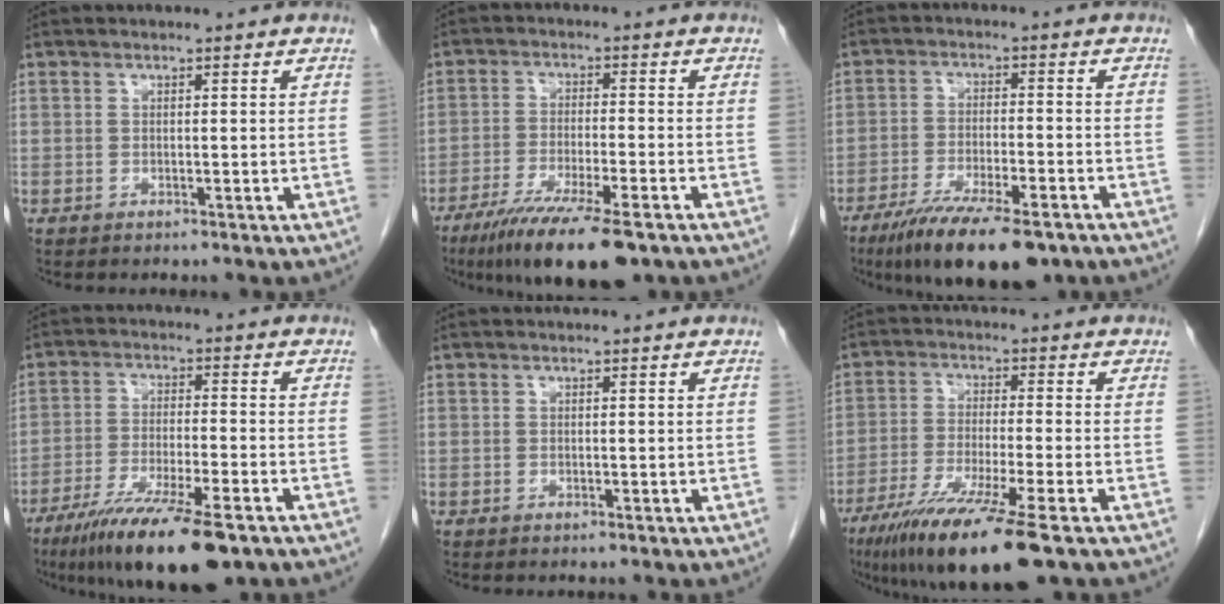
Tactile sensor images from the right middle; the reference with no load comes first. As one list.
[{"total": 13.3, "force": [-9.3, 1.7, 9.4], "torque": [-0.159, -0.034, -0.150]}, {"total": 13.8, "force": [-9.8, 3.2, 9.2], "torque": [-0.150, -0.028, -0.158]}, {"total": 14.7, "force": [-10.0, 2.1, 10.6], "torque": [-0.179, -0.038, -0.166]}, {"total": 0.0}, {"total": 13.5, "force": [-8.6, -0.3, 10.4], "torque": [-0.198, -0.044, -0.149]}]